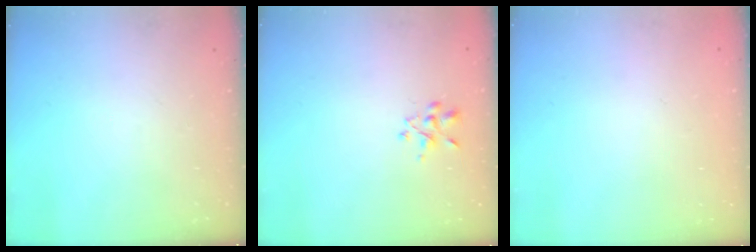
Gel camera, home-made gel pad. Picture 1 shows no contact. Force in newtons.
{"total": 2.4, "press": 2.2, "slide": 0.9}
{"total": 1.8, "press": 1.8, "slide": 0.2}